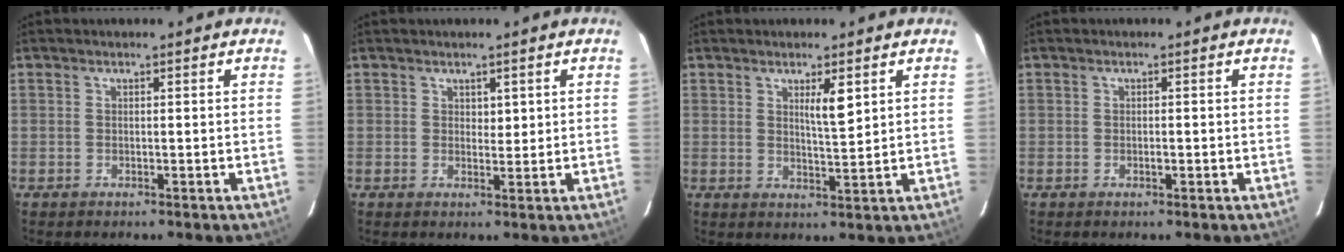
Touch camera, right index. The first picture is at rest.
{"total": 1.6, "force": [0.7, 1.0, 1.0], "torque": [-0.011, -0.001, 0.014]}
{"total": 3.6, "force": [1.7, 0.4, 3.2], "torque": [-0.053, -0.005, 0.029]}
{"total": 0.8, "force": [-0.2, 0.3, 0.7], "torque": [-0.014, 0.001, -0.001]}